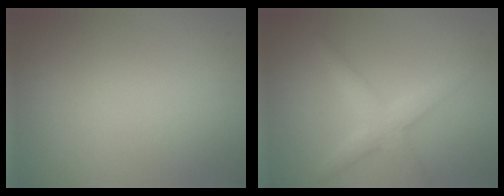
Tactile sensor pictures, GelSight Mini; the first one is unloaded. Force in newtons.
{"total": 3.1, "press": 3.1, "slide": 0.0}